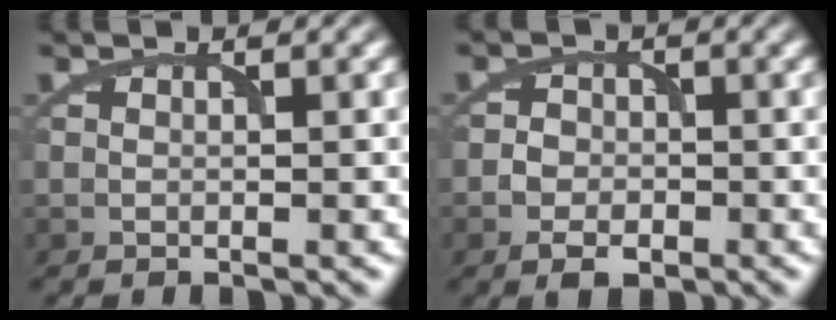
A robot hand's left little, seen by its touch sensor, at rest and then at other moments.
{"total": 3.1, "force": [-1.6, 2.1, 1.7], "torque": [-0.019, 0.002, -0.036]}